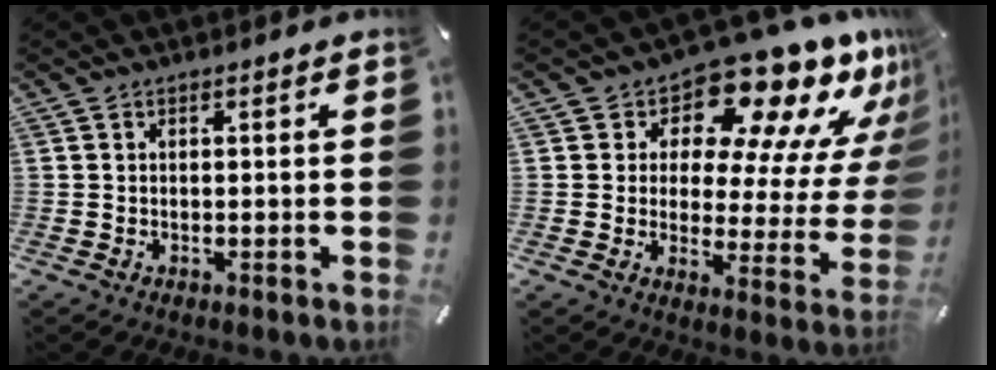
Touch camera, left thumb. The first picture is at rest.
{"total": 15.3, "force": [12.2, 6.0, 7.0], "torque": [-0.092, -0.127, 0.199]}